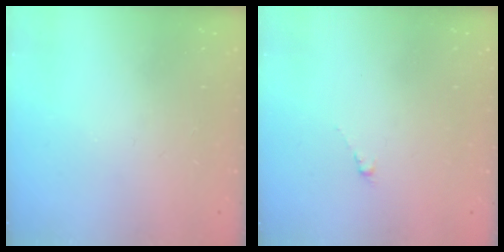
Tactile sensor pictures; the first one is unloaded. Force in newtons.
{"total": 0.5, "press": 0.3, "slide": 0.4}